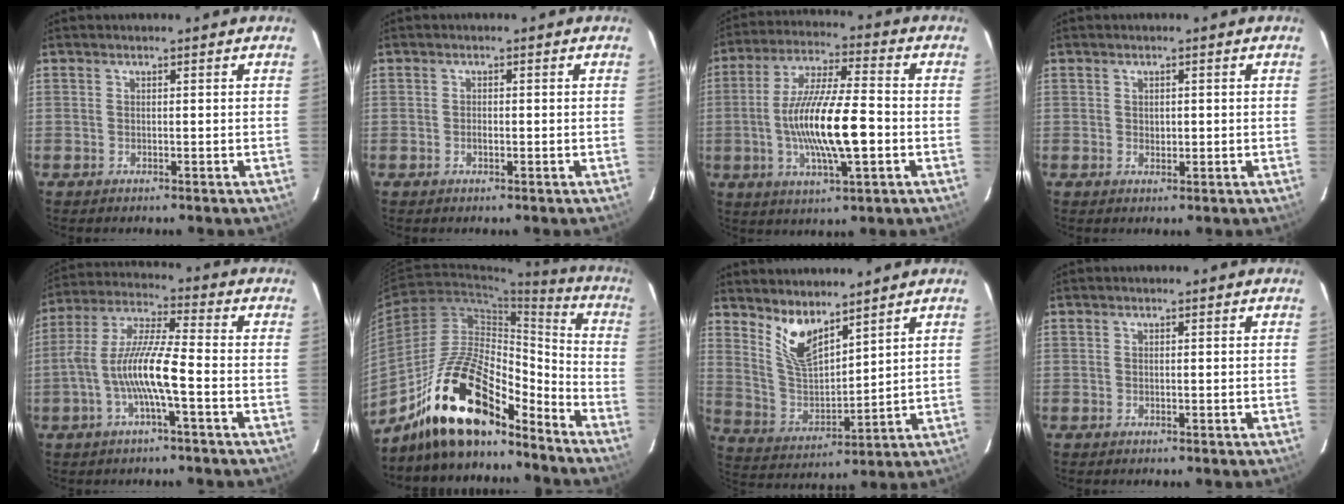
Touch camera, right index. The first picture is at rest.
{"total": 0.9, "force": [-0.3, 0.6, 0.6], "torque": [-0.009, 0.000, -0.005]}
{"total": 15.7, "force": [-2.8, 3.2, 15.1], "torque": [-0.287, -0.006, -0.051]}
{"total": 1.3, "force": [0.1, 1.1, 0.8], "torque": [-0.011, 0.003, 0.003]}
{"total": 11.2, "force": [-3.2, 1.3, 10.6], "torque": [-0.219, 0.006, -0.063]}
{"total": 20.1, "force": [-15.5, 6.8, 10.8], "torque": [-0.200, 0.014, -0.273]}
{"total": 9.2, "force": [6.7, 3.1, 5.4], "torque": [-0.106, -0.009, 0.142]}
{"total": 0.0}